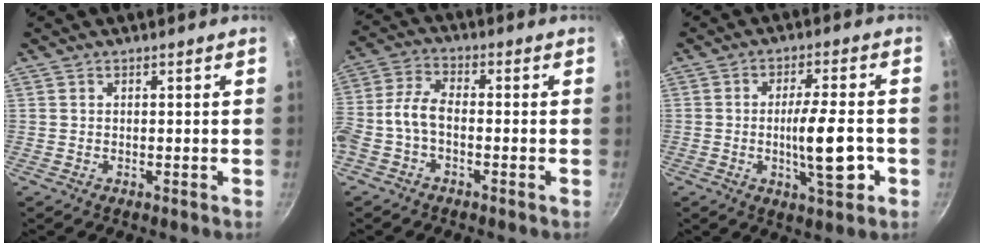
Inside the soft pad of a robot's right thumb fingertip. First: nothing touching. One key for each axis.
{"total": 6.8, "fx": -2.4, "fy": 3.5, "fz": 5.3, "tx": -0.124, "ty": 0.032, "tz": -0.060}
{"total": 10.4, "fx": -2.3, "fy": 2.6, "fz": 9.8, "tx": -0.145, "ty": 0.009, "tz": -0.037}